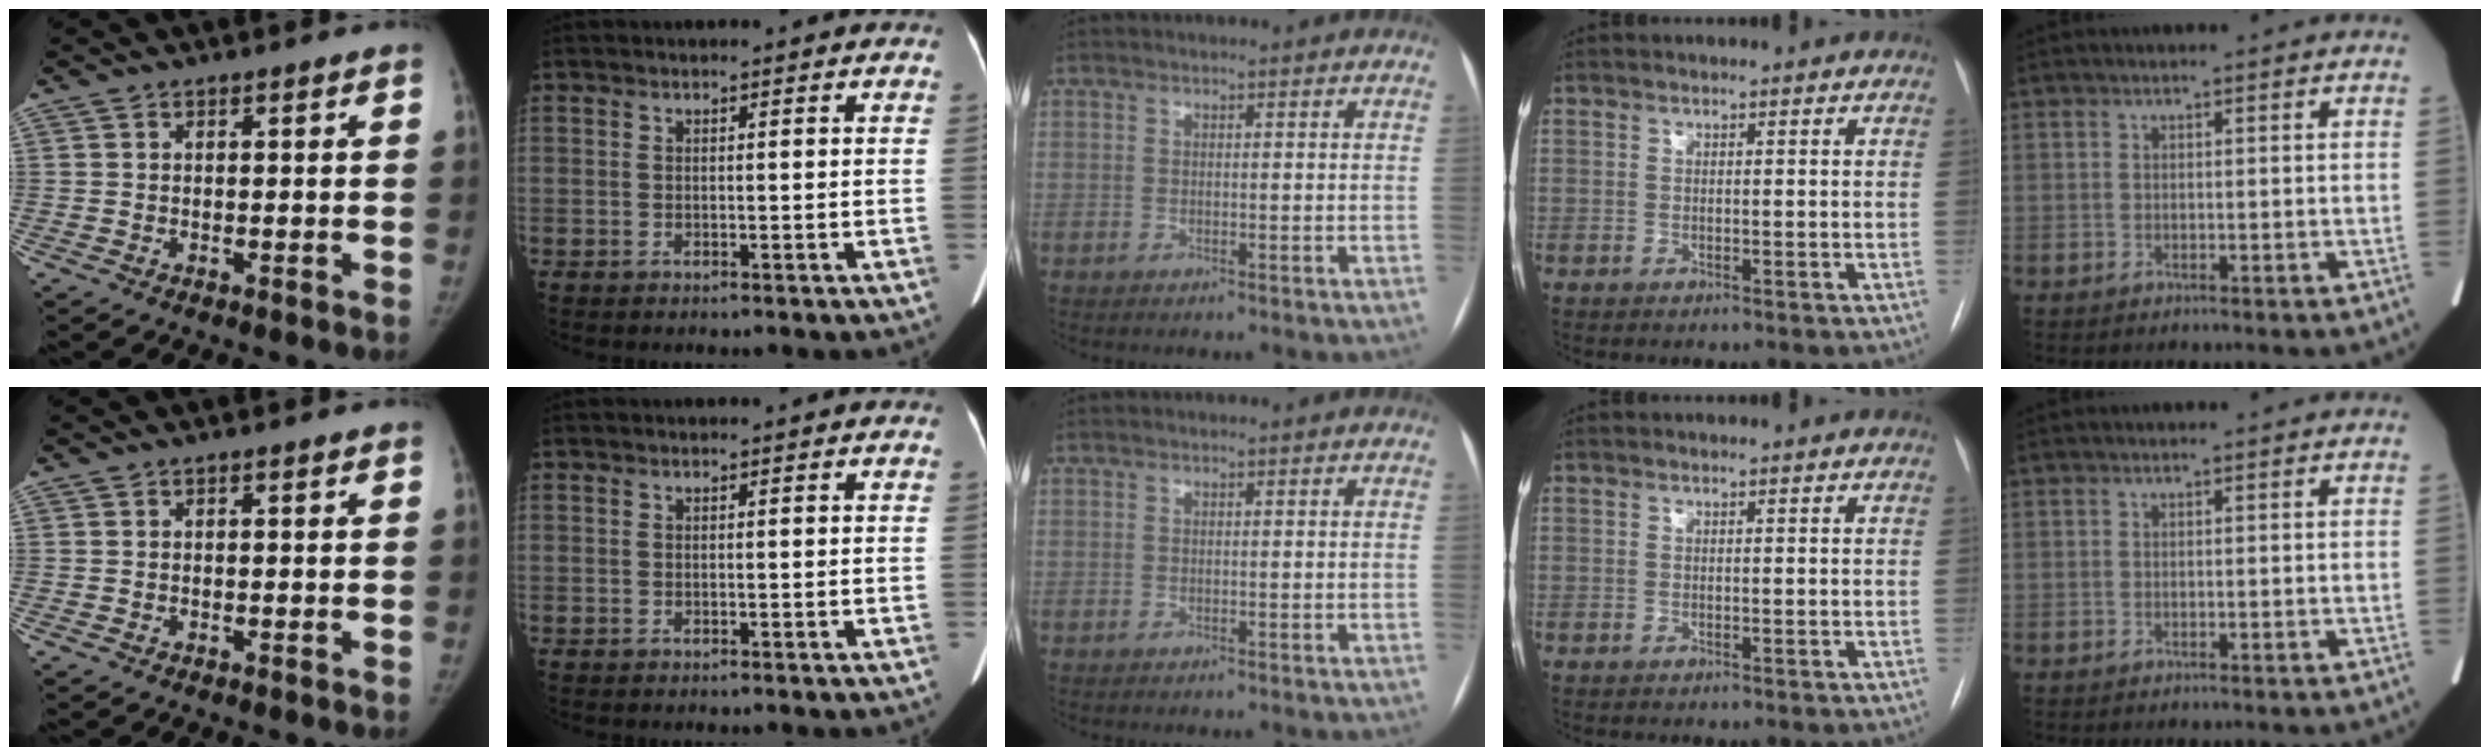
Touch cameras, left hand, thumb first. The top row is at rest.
{}